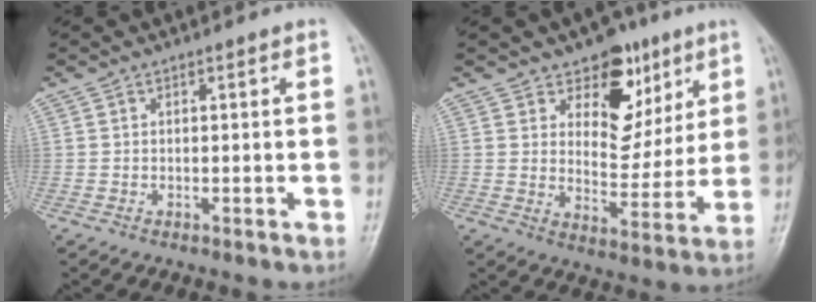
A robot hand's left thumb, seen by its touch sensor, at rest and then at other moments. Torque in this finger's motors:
{"motor_torque": [1.57, 1.36, 0.73, -0.84, 0.17]}